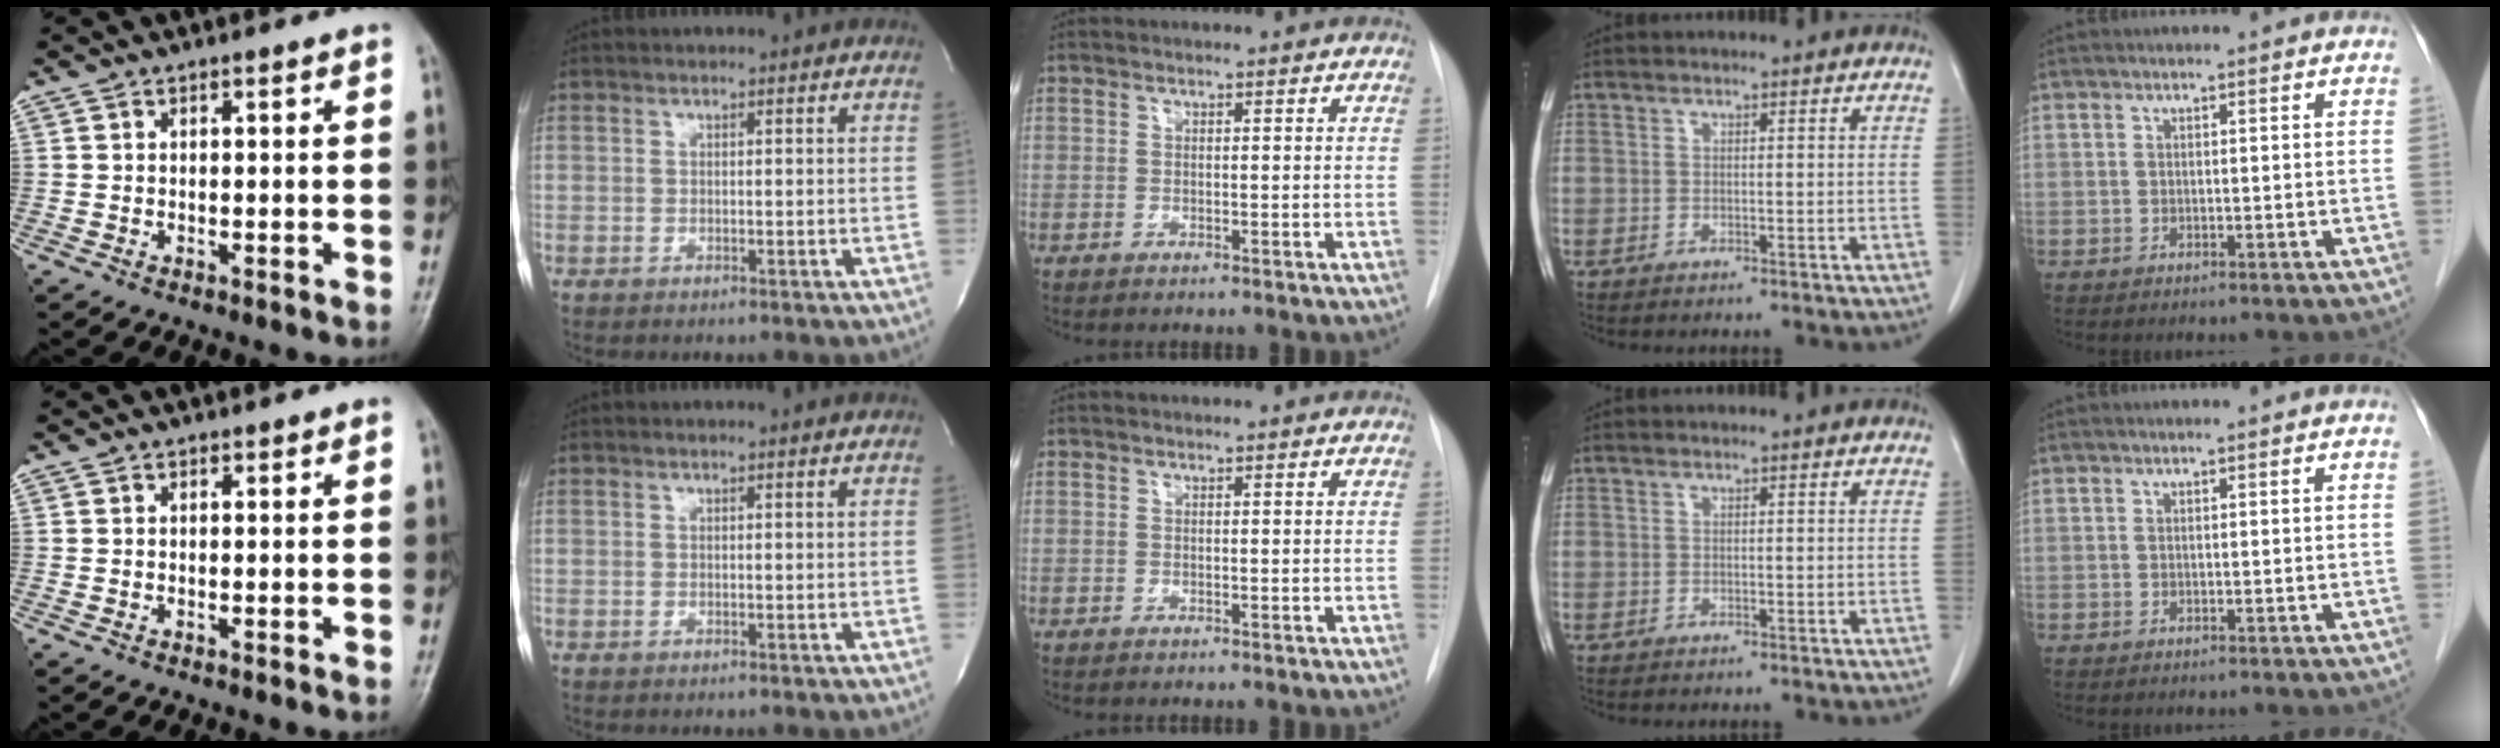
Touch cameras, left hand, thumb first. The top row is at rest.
{}